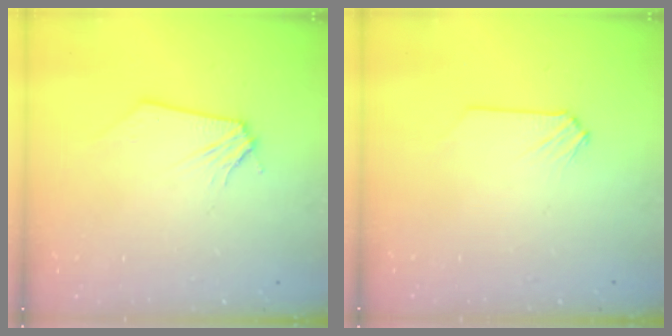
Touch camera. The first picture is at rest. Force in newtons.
{"total": 0.0}